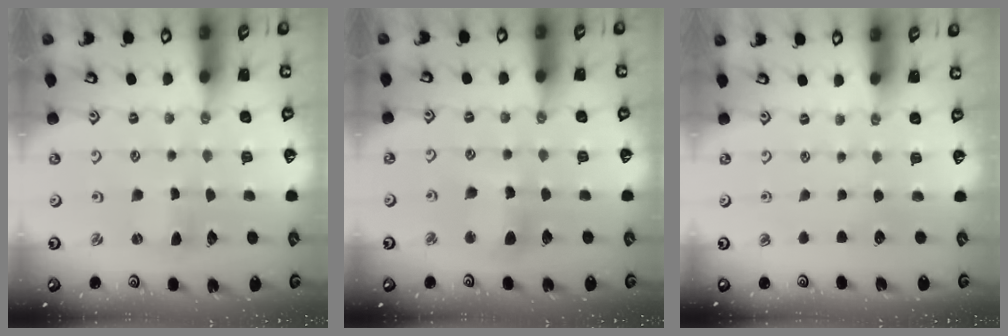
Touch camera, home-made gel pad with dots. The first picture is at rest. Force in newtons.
{"total": 8.3, "press": 8.2, "slide": 1.0}
{"total": 0.0}